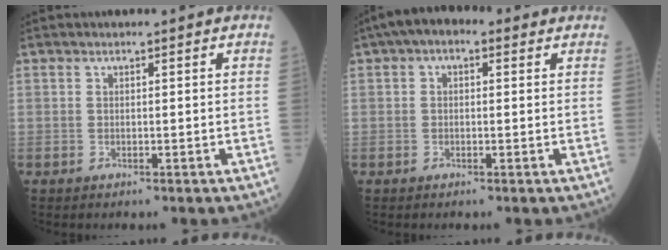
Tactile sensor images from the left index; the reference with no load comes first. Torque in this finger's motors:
{"motor_torque": [0.71, -0.87, 0.14, 0.16]}